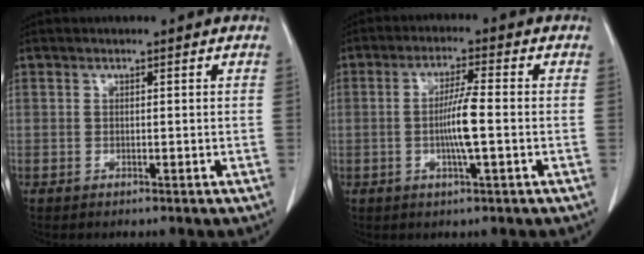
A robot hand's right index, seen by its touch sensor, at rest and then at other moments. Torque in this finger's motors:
{"motor_torque": [1.13, 0.21, 0.56, 0.06]}